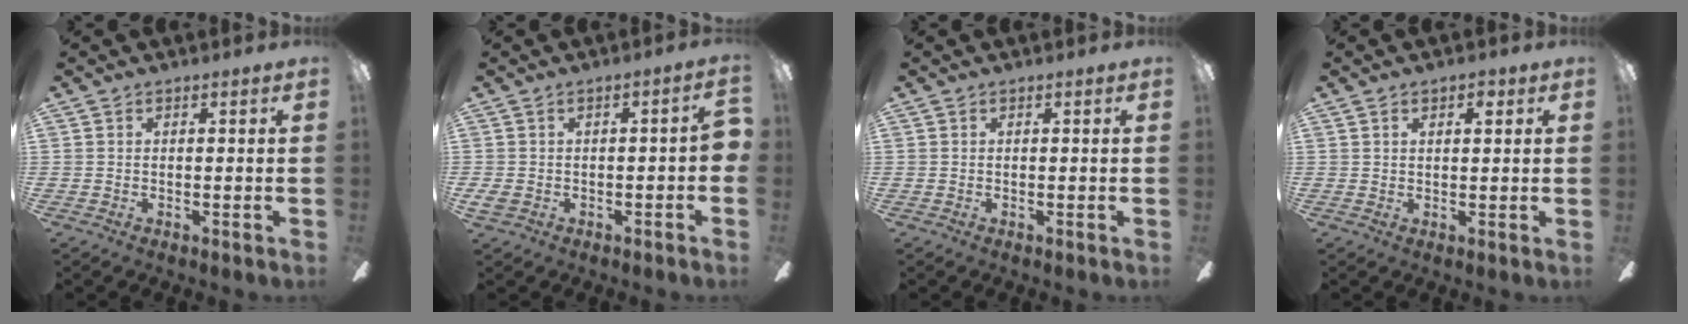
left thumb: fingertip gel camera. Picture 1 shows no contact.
{"total": 5.9, "force": [-1.7, 2.9, 4.8], "torque": [-0.083, 0.015, -0.027]}
{"total": 0.0}
{"total": 2.4, "force": [1.2, 1.1, 1.7], "torque": [-0.023, -0.002, 0.017]}